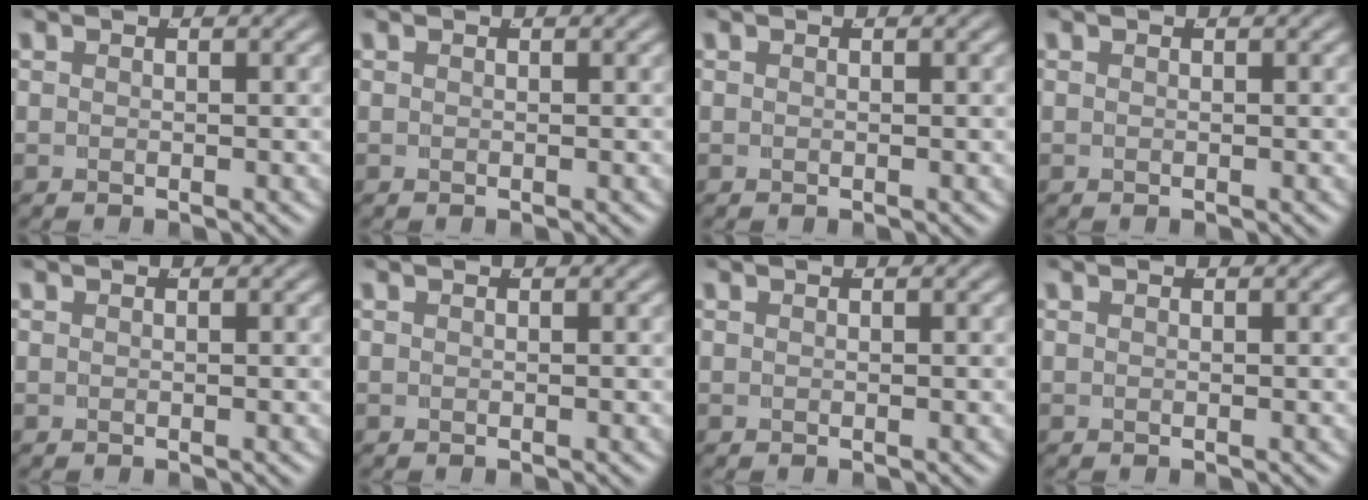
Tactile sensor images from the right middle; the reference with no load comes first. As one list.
[{"total": 0.0}, {"total": 0.0}, {"total": 0.0}, {"total": 0.0}, {"total": 0.0}, {"total": 0.0}, {"total": 0.0}]